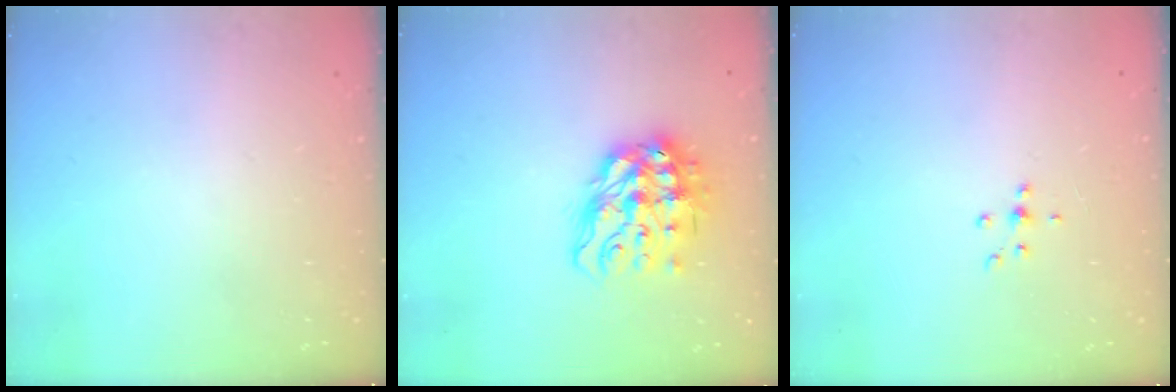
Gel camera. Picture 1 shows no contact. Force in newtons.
{"total": 13.9, "press": 13.8, "slide": 1.2}
{"total": 3.9, "press": 3.9, "slide": 0.6}